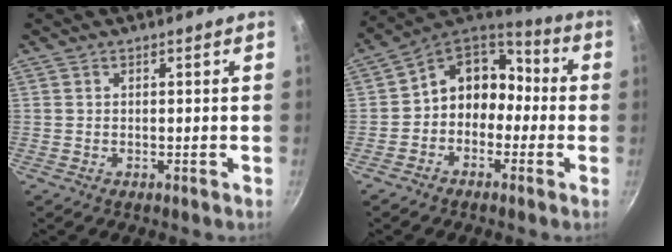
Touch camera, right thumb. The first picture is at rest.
{"total": 11.6, "force": [-1.9, 9.6, 6.2], "torque": [-0.056, 0.061, -0.053]}